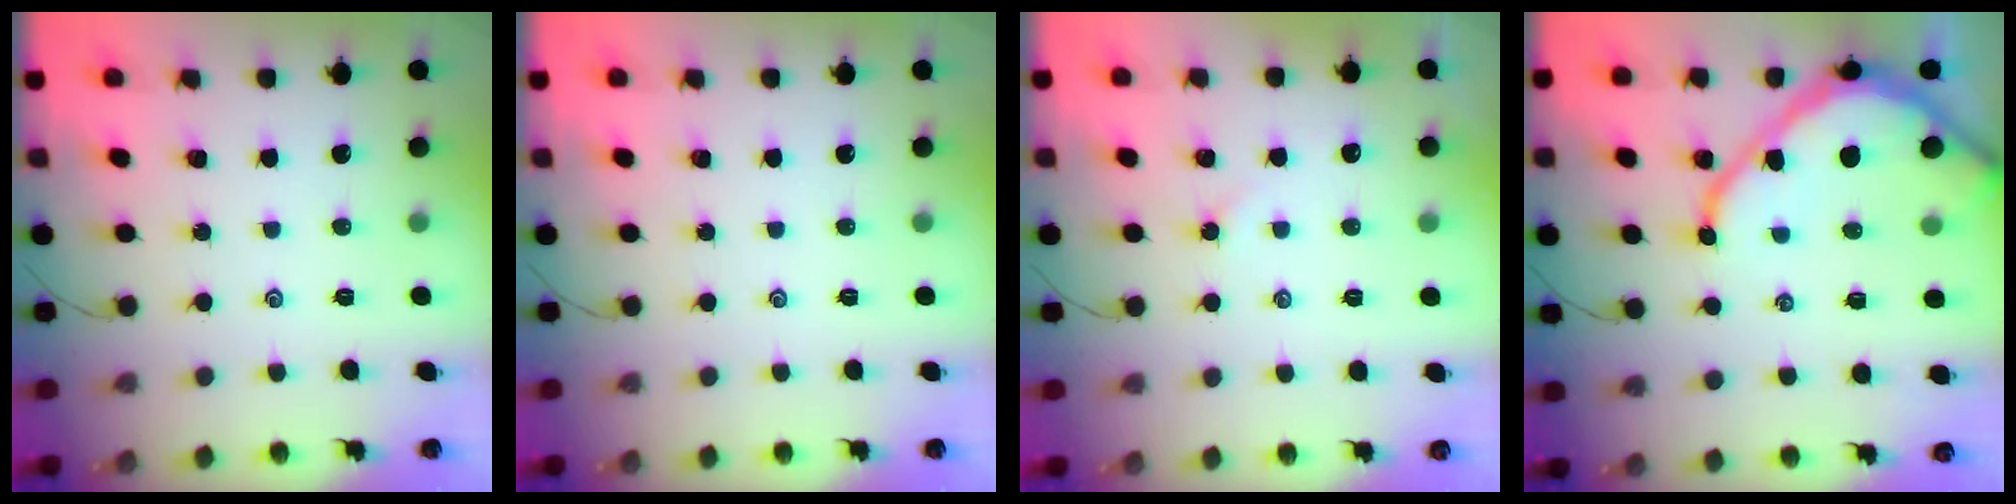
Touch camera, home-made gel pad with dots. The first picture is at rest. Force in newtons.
{"total": 0.0}
{"total": 1.7, "press": 1.6, "slide": 0.4}
{"total": 12.2, "press": 12.1, "slide": 1.4}